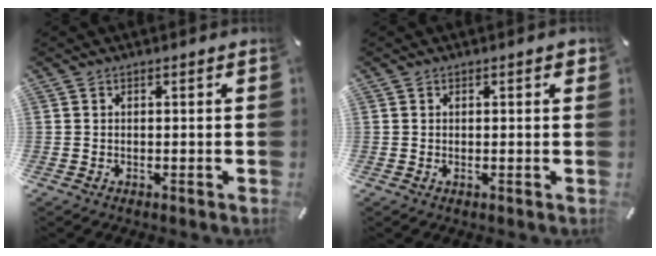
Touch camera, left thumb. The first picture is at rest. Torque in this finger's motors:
{"motor_torque": [0.11, -0.15, -0.08, -0.02, -0.07]}